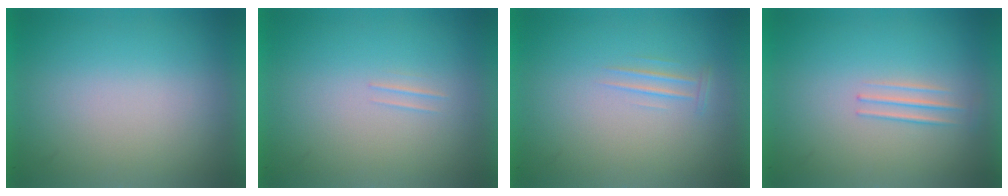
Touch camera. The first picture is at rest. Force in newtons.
{"total": 1.1}
{"total": 1.0}
{"total": 1.4}